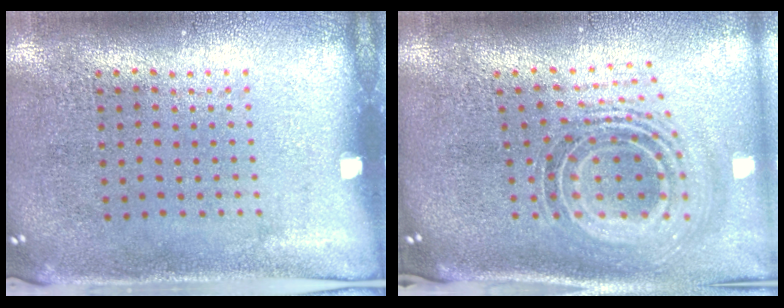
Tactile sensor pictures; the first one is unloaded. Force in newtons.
{"total": 1.7, "press": 1.3, "slide": 1.0}